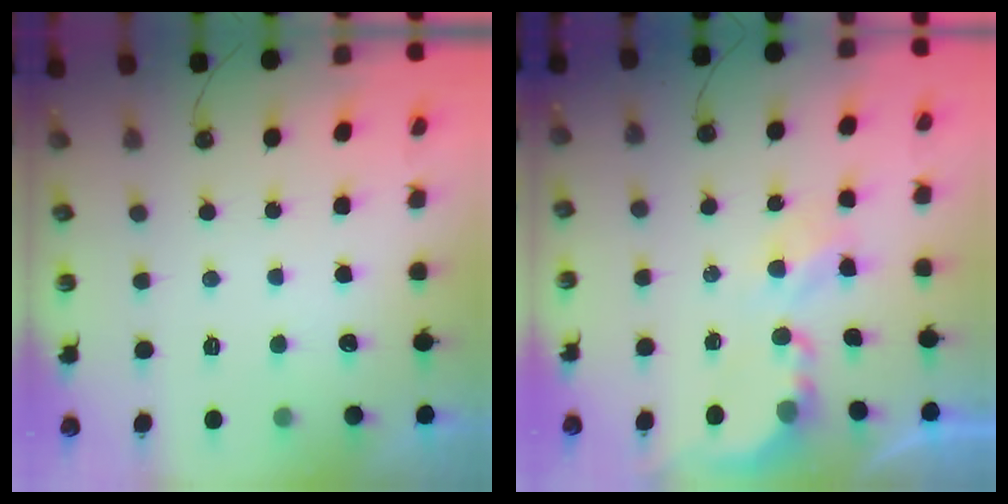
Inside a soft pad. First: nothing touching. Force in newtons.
{"total": 3.8, "press": 3.8, "slide": 0.2}